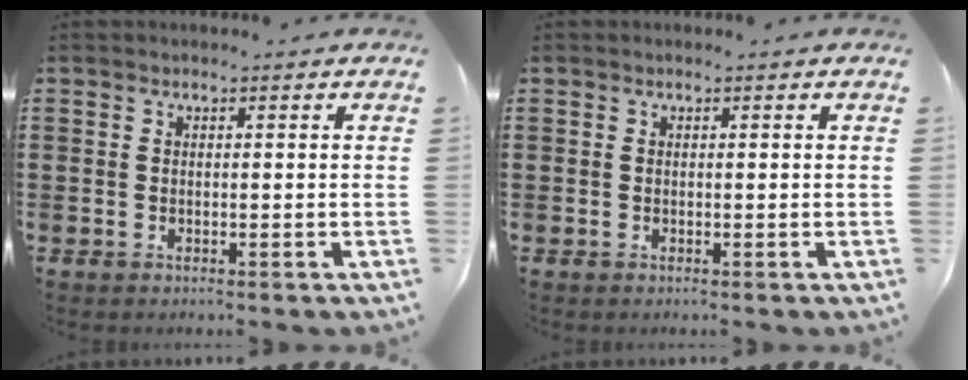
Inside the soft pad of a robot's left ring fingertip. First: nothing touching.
{"total": 0.0}